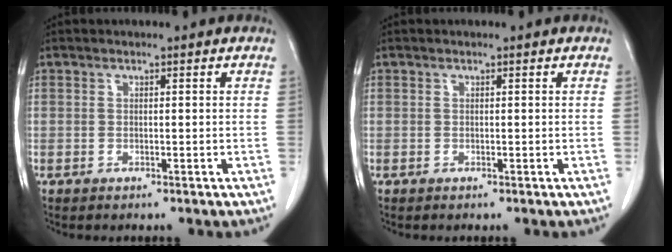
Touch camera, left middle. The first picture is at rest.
{"total": 0.0}